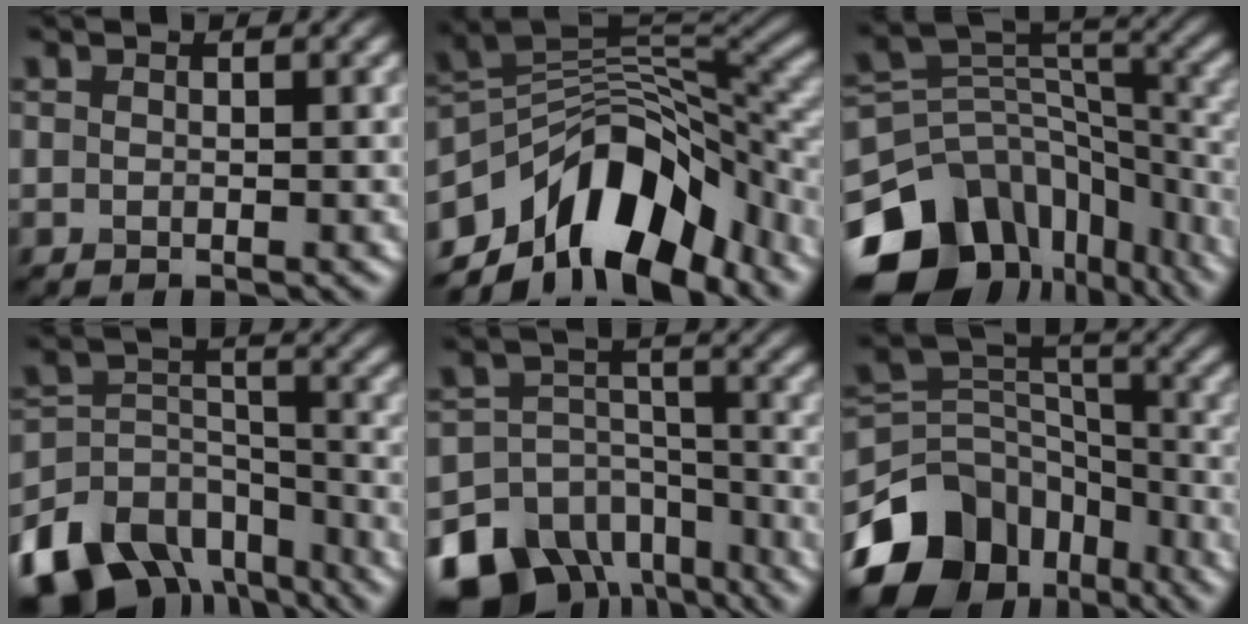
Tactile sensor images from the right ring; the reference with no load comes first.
{"total": 11.2, "force": [-6.4, 5.9, 7.0], "torque": [-0.097, 0.010, -0.120]}
{"total": 15.3, "force": [-9.0, 10.7, 6.2], "torque": [-0.157, 0.005, -0.118]}
{"total": 13.4, "force": [-10.2, 7.7, 4.3], "torque": [-0.091, 0.001, -0.156]}
{"total": 16.0, "force": [-11.1, 10.2, 5.2], "torque": [-0.117, -0.046, -0.160]}
{"total": 11.1, "force": [-6.6, 7.7, 4.5], "torque": [-0.082, 0.008, -0.122]}